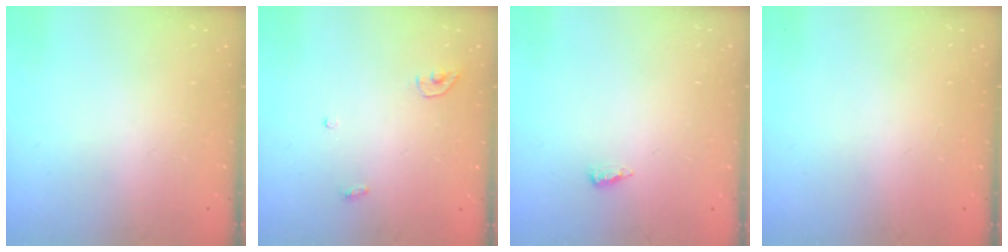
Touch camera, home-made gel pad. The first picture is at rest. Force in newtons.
{"total": 3.5, "press": 3.5, "slide": 0.3}
{"total": 4.3, "press": 4.2, "slide": 0.9}
{"total": 1.1, "press": 0.8, "slide": 0.7}